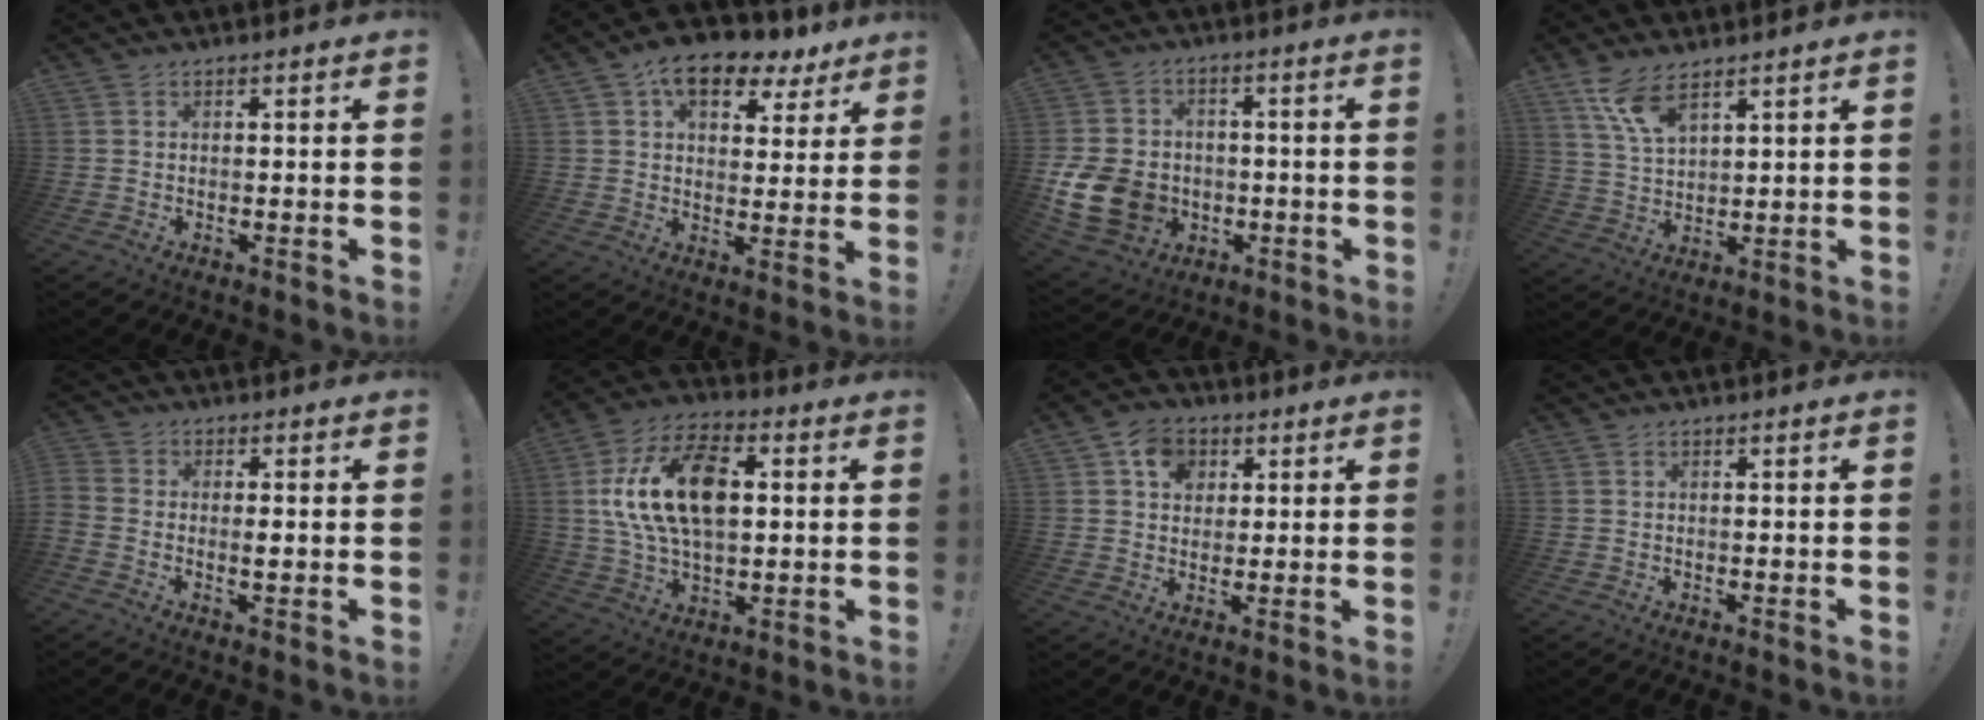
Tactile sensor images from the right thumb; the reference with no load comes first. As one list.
[{"total": 11.5, "force": [6.7, 6.7, 6.4], "torque": [-0.098, -0.034, 0.122]}, {"total": 15.0, "force": [-3.2, 12.4, 7.8], "torque": [-0.159, 0.014, -0.051]}, {"total": 9.1, "force": [6.5, 3.3, 5.4], "torque": [-0.113, -0.028, 0.124]}, {"total": 3.0, "force": [-0.9, 2.1, 1.9], "torque": [-0.049, 0.005, -0.016]}, {"total": 20.4, "force": [3.5, 12.8, 15.4], "torque": [-0.272, 0.005, 0.062]}, {"total": 8.2, "force": [3.1, 6.8, 3.4], "torque": [-0.053, -0.002, 0.060]}, {"total": 0.0}]